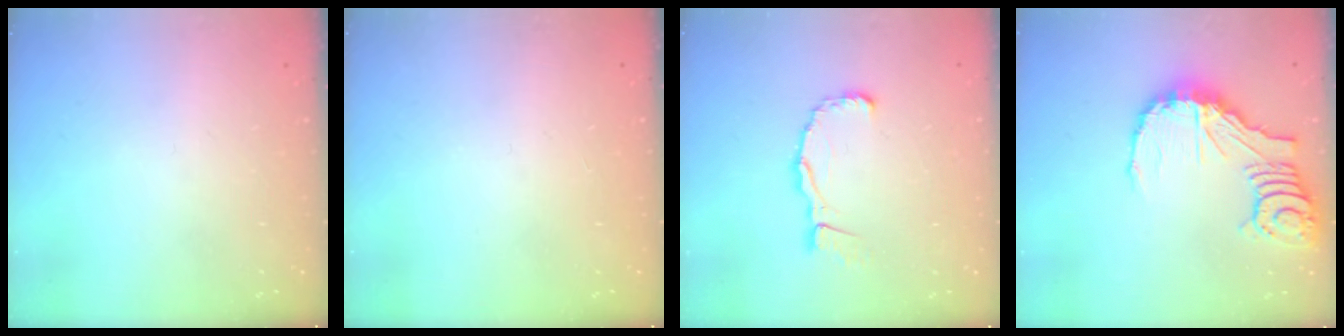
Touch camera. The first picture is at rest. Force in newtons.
{"total": 1.6, "press": 1.6, "slide": 0.1}
{"total": 9.0, "press": 8.9, "slide": 1.1}
{"total": 14.8, "press": 14.7, "slide": 2.0}